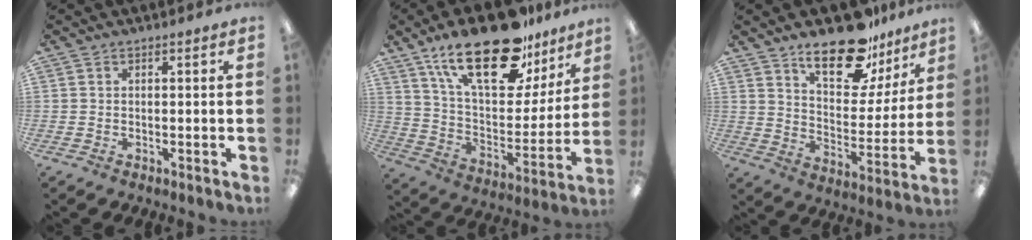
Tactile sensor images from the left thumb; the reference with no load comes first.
{"total": 26.3, "force": [17.3, 10.8, 16.5], "torque": [-0.260, -0.102, 0.296]}
{"total": 18.4, "force": [13.5, 7.7, 9.8], "torque": [-0.151, -0.084, 0.233]}